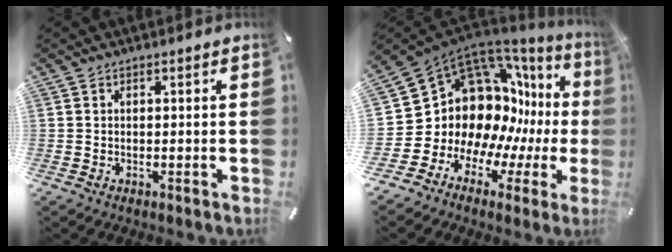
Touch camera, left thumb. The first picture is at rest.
{"total": 16.5, "force": [4.0, 13.4, 8.8], "torque": [-0.145, -0.100, 0.113]}